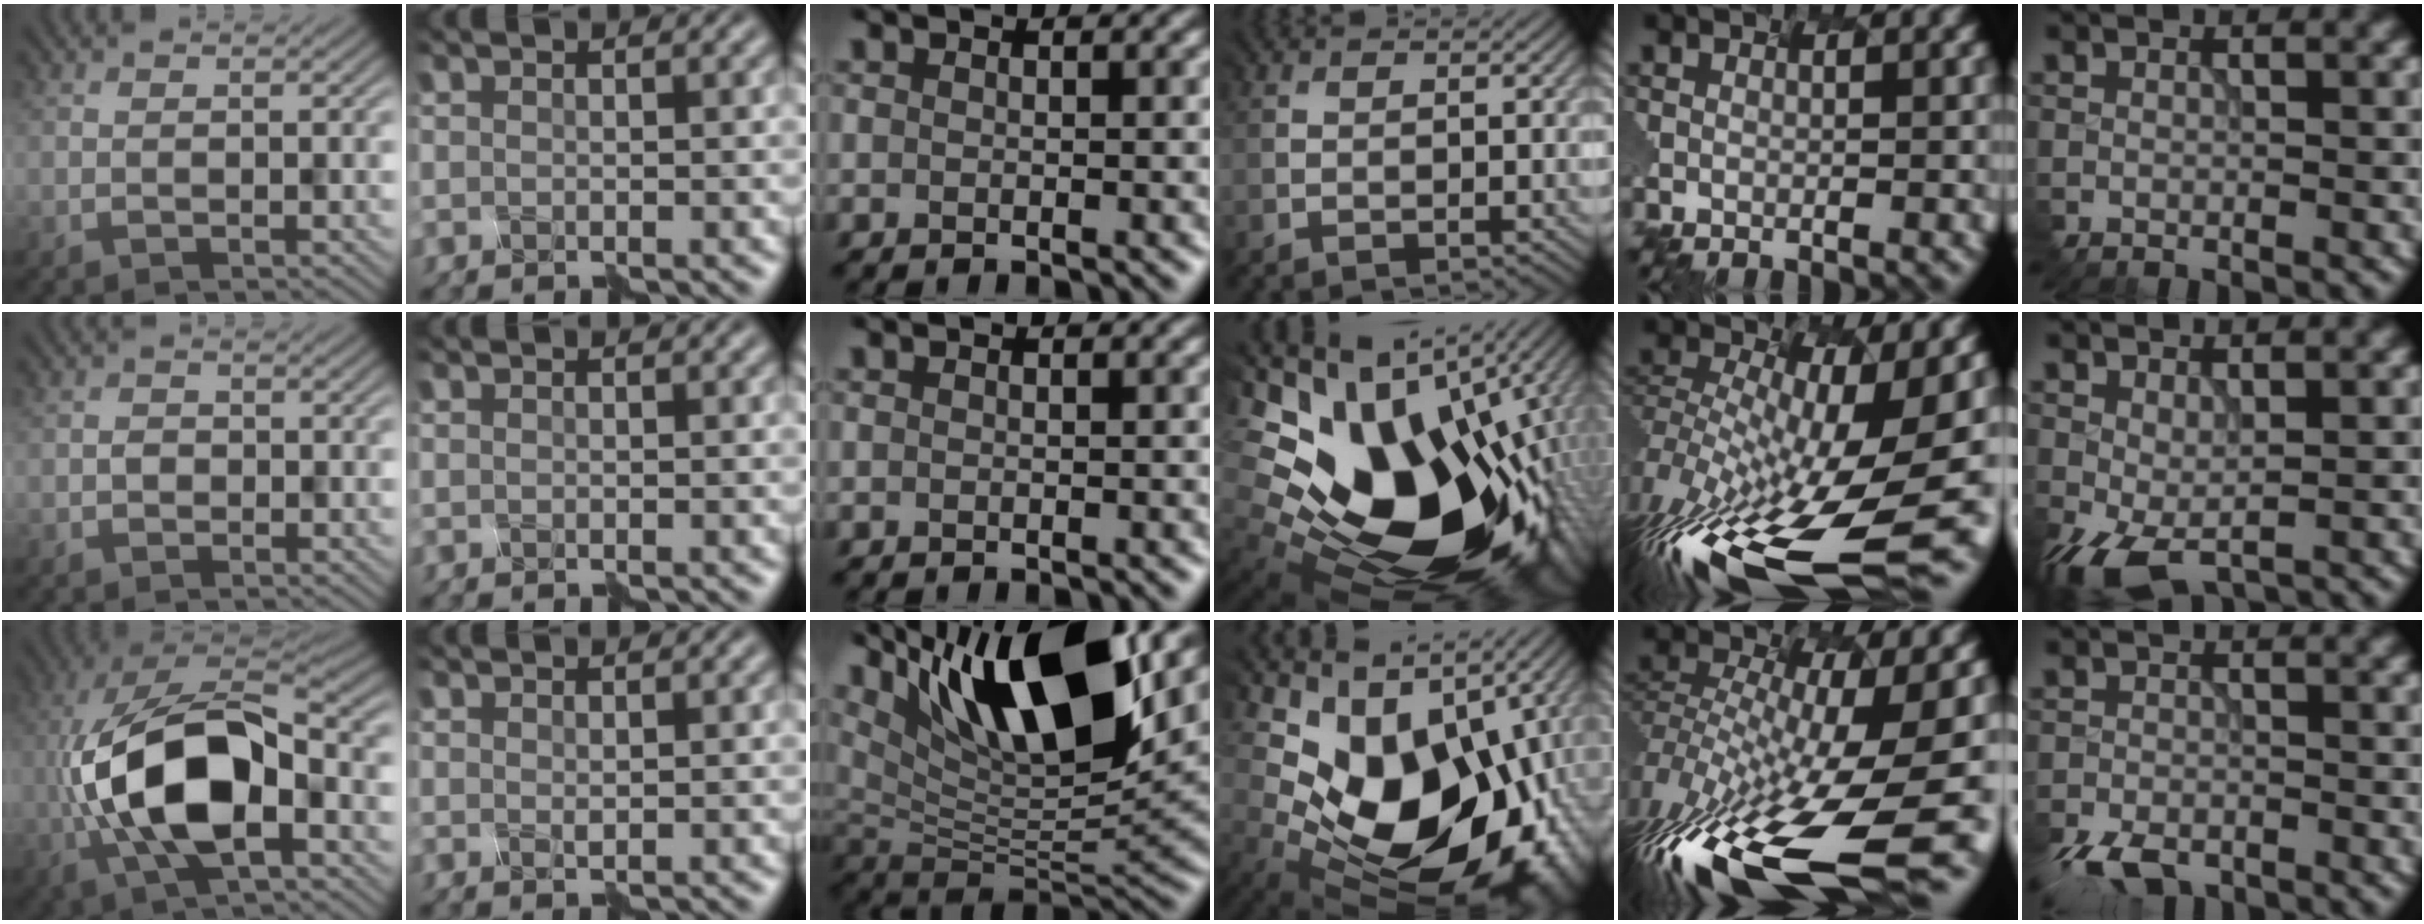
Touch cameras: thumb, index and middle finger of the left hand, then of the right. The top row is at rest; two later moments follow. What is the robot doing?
{"motion": "disassemble", "object": "markers"}